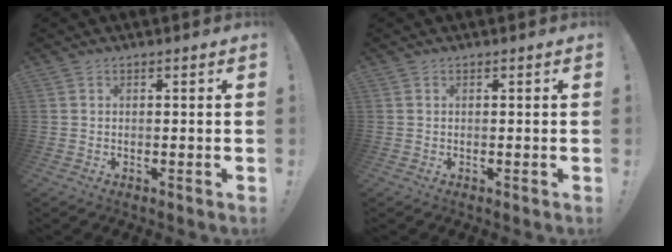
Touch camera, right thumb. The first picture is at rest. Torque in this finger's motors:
{"motor_torque": [0.00, 0.00, -0.04, 0.06, 0.02]}